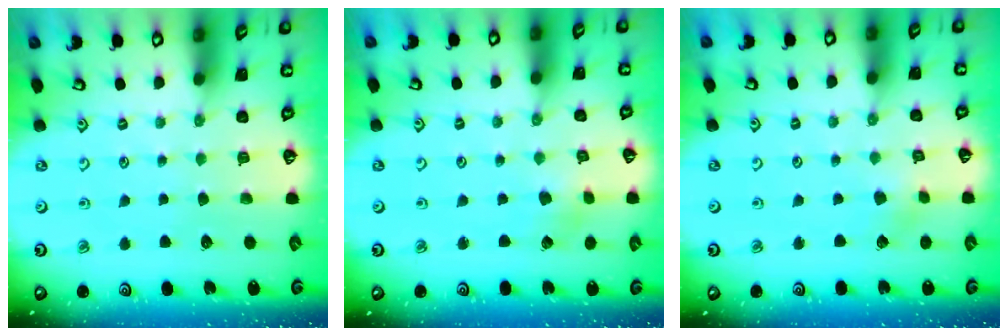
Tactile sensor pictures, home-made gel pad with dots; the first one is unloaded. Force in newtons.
{"total": 2.0, "press": 2.0, "slide": 0.3}
{"total": 2.2, "press": 2.2, "slide": 0.1}